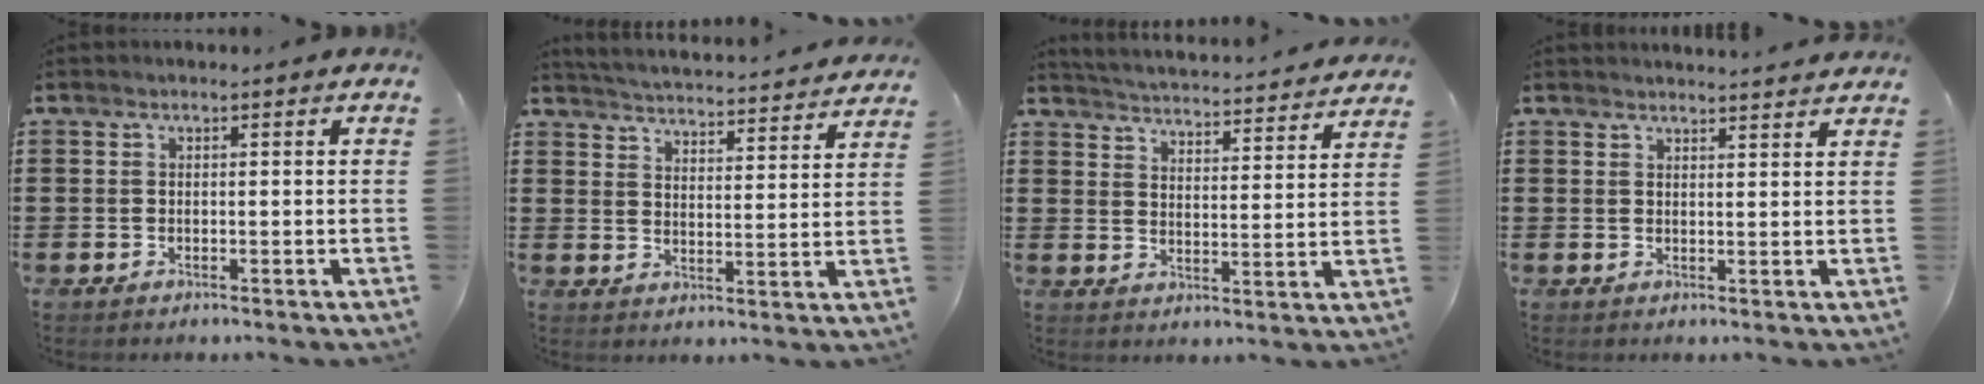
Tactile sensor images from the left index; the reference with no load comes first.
{"total": 4.2, "force": [4.1, -0.7, 0.3], "torque": [-0.026, -0.037, 0.066]}
{"total": 3.9, "force": [3.9, -0.7, 0.1], "torque": [-0.025, -0.039, 0.061]}
{"total": 2.2, "force": [2.2, -0.2, 0.1], "torque": [-0.008, -0.005, 0.043]}